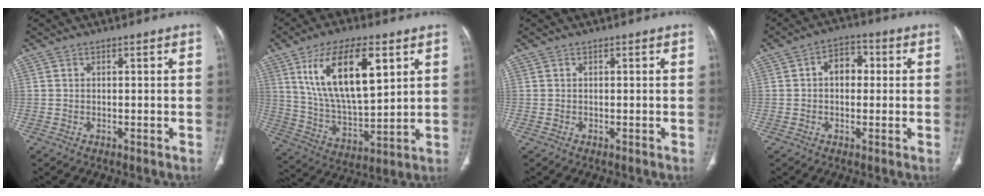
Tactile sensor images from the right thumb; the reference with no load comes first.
{"total": 19.3, "force": [7.6, 8.2, 15.8], "torque": [-0.263, -0.028, 0.145]}
{"total": 0.0}
{"total": 6.1, "force": [0.7, 4.2, 4.3], "torque": [-0.047, 0.017, 0.001]}